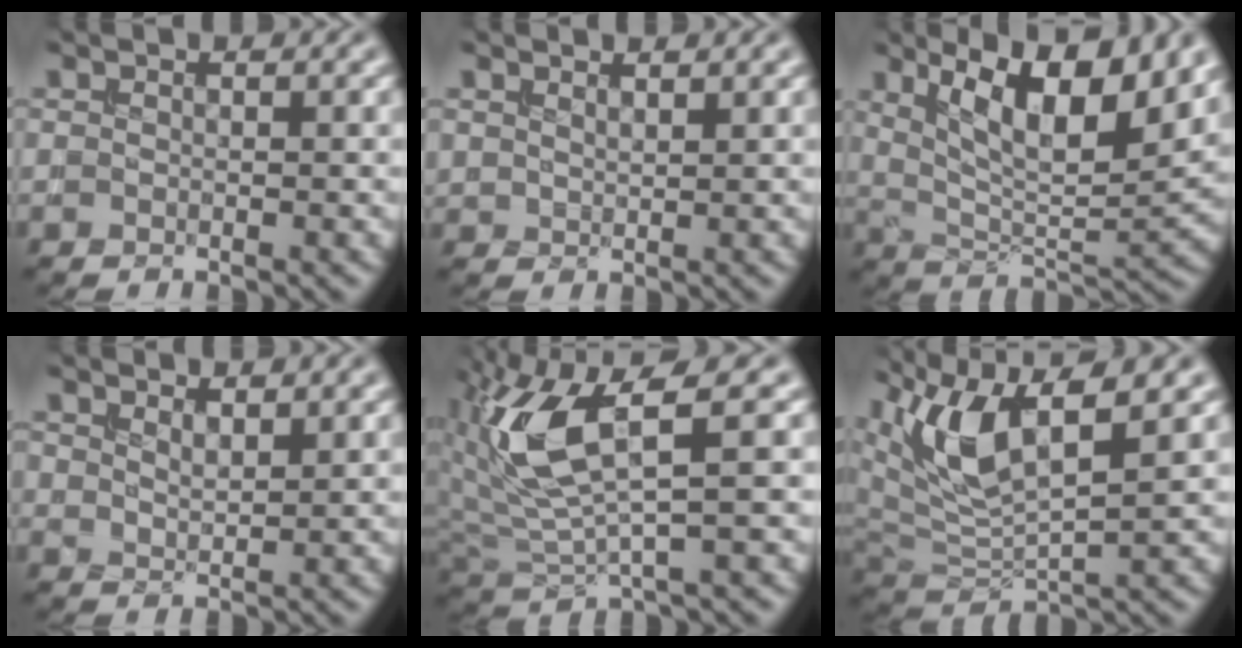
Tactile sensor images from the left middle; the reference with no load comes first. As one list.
[{"total": 1.0, "force": [0.9, 0.2, 0.1], "torque": [-0.005, -0.001, 0.020]}, {"total": 10.0, "force": [4.8, 3.3, 8.2], "torque": [-0.135, -0.002, 0.085]}, {"total": 1.4, "force": [1.2, 0.5, 0.6], "torque": [-0.012, -0.003, 0.025]}, {"total": 7.7, "force": [2.0, 2.5, 7.0], "torque": [-0.168, -0.003, 0.043]}, {"total": 8.1, "force": [4.0, 3.0, 6.4], "torque": [-0.135, -0.001, 0.073]}]